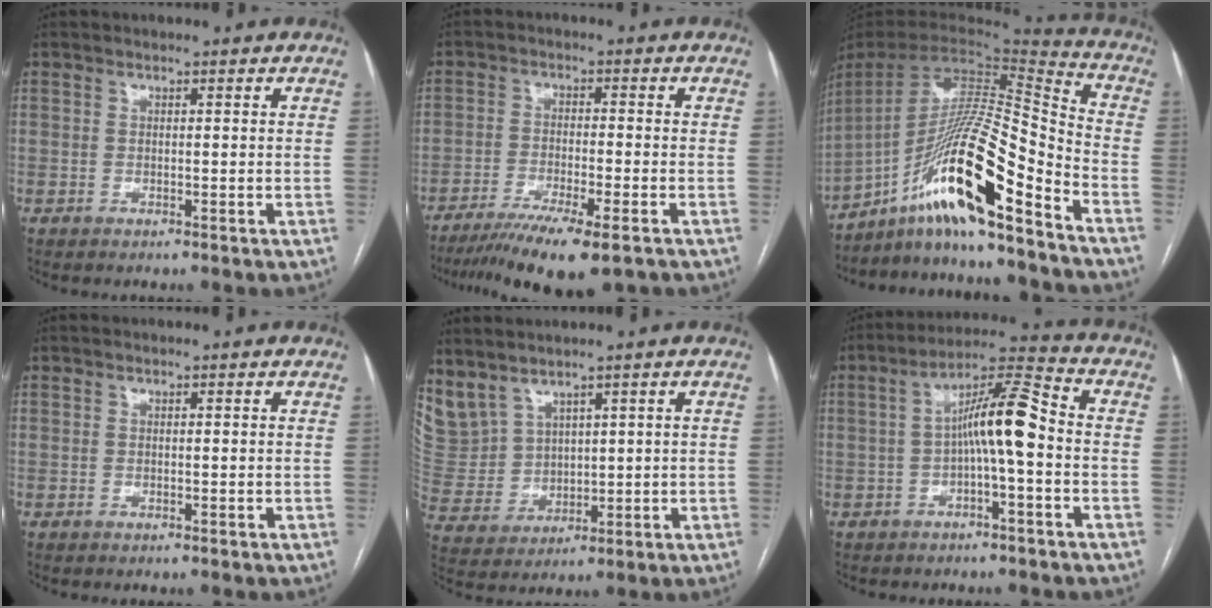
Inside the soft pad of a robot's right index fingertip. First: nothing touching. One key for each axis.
{"total": 12.0, "fx": -8.7, "fy": 1.2, "fz": 8.2, "tx": -0.130, "ty": -0.029, "tz": -0.139}
{"total": 21.0, "fx": -13.3, "fy": 0.6, "fz": 16.2, "tx": -0.306, "ty": 0.001, "tz": -0.244}
{"total": 0.0}
{"total": 9.4, "fx": 6.9, "fy": 5.7, "fz": 3.0, "tx": -0.088, "ty": 0.016, "tz": 0.171}
{"total": 9.2, "fx": -0.9, "fy": 1.0, "fz": 9.1, "tx": -0.157, "ty": 0.032, "tz": -0.020}